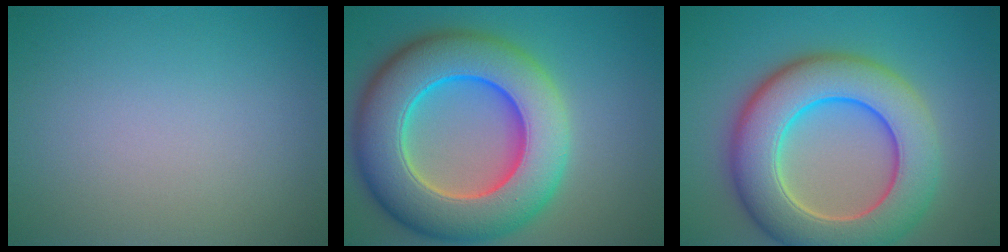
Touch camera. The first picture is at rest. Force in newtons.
{"total": 13.2, "press": 13.1, "slide": 2.1}
{"total": 10.8, "press": 10.8, "slide": 0.7}